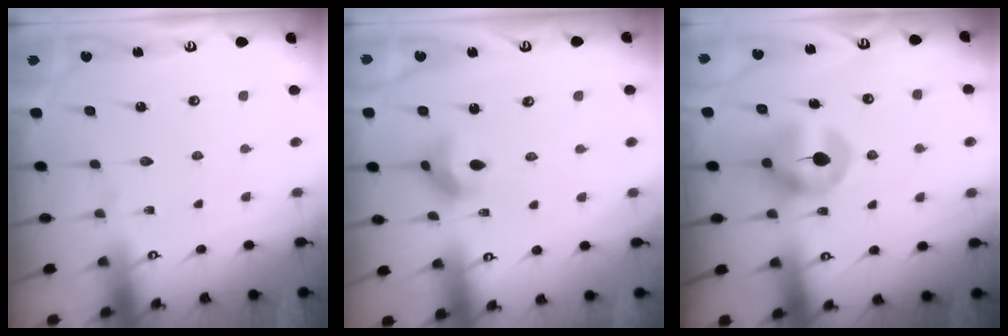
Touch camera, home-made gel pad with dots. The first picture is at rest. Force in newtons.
{"total": 8.0, "press": 7.9, "slide": 1.1}
{"total": 8.4, "press": 8.3, "slide": 1.2}